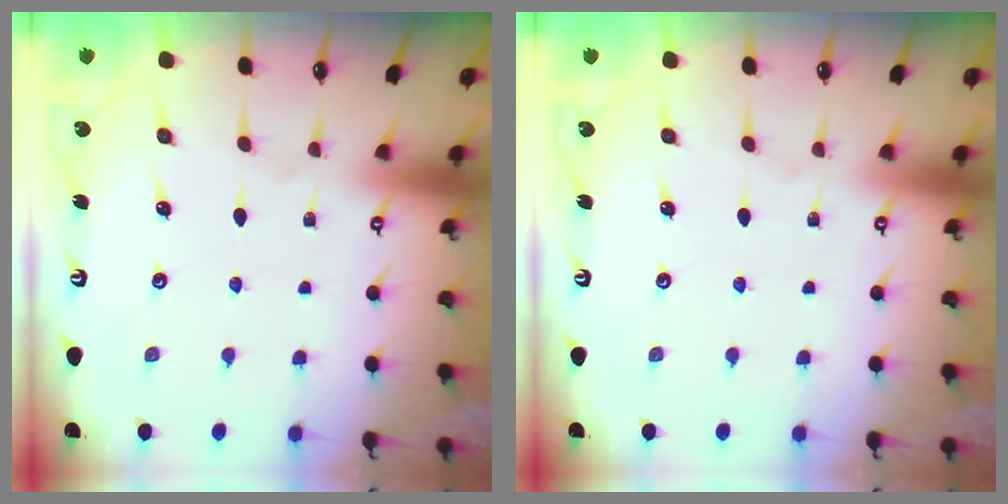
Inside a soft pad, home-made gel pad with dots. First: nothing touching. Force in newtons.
{"total": 0.0}